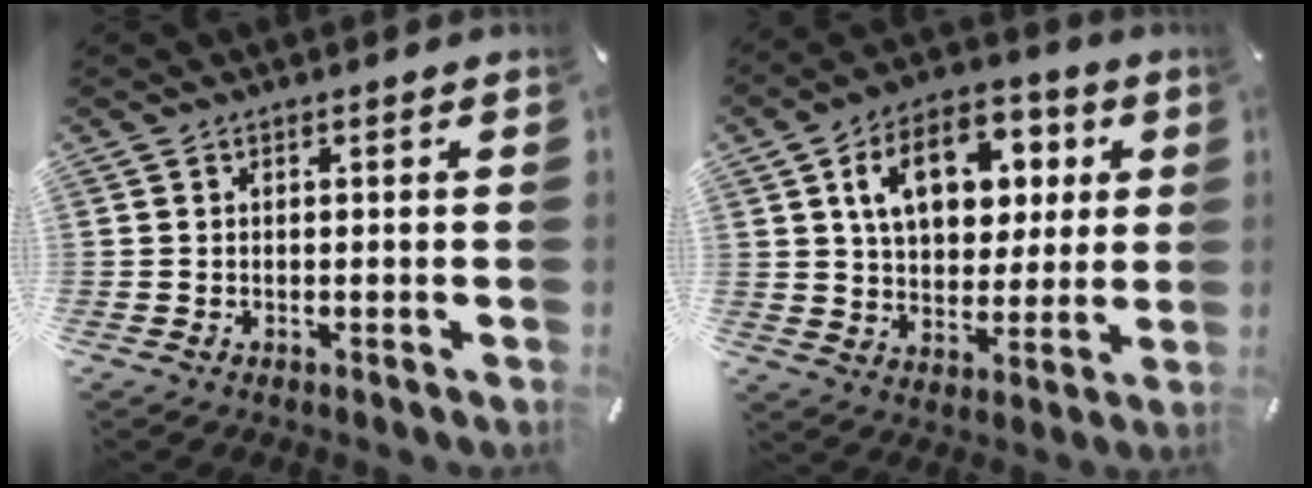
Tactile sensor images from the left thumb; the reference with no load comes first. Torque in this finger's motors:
{"motor_torque": [2.51, 2.50, 1.48, -1.29, 0.17]}